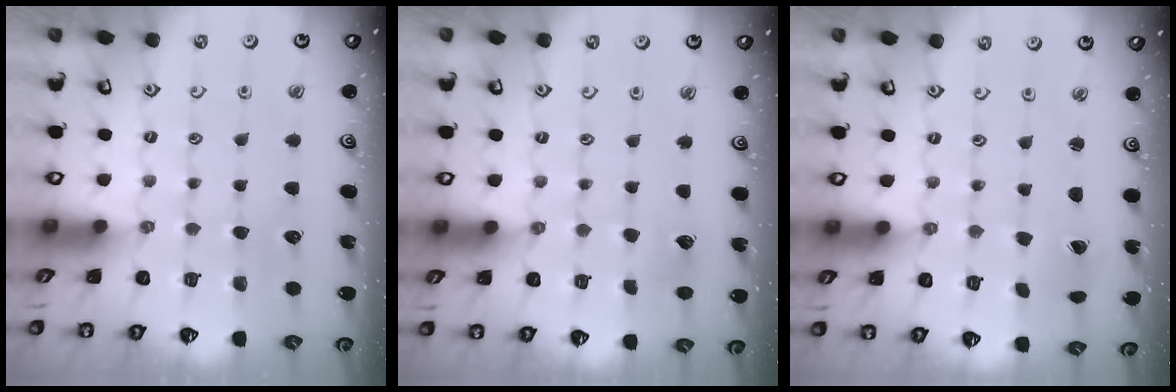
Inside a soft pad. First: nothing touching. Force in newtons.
{"total": 2.7, "press": 2.7, "slide": 0.4}
{"total": 0.0}